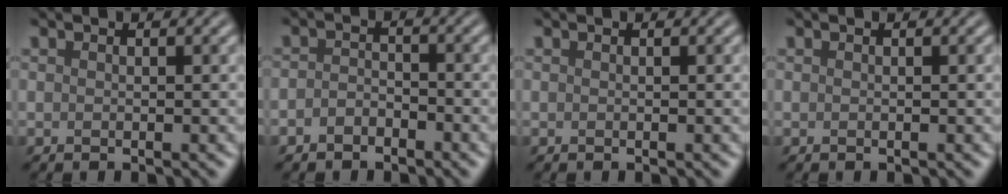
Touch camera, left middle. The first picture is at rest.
{"total": 1.8, "force": [-1.2, 1.1, 0.7], "torque": [-0.013, 0.004, -0.027]}
{"total": 0.0}
{"total": 0.0}